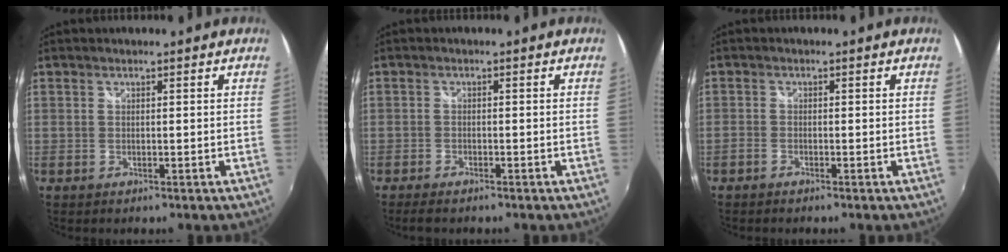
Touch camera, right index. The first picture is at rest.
{"total": 2.9, "force": [-2.5, 0.7, 1.3], "torque": [-0.036, -0.012, -0.046]}
{"total": 1.4, "force": [-1.2, 0.5, 0.5], "torque": [-0.016, -0.004, -0.027]}